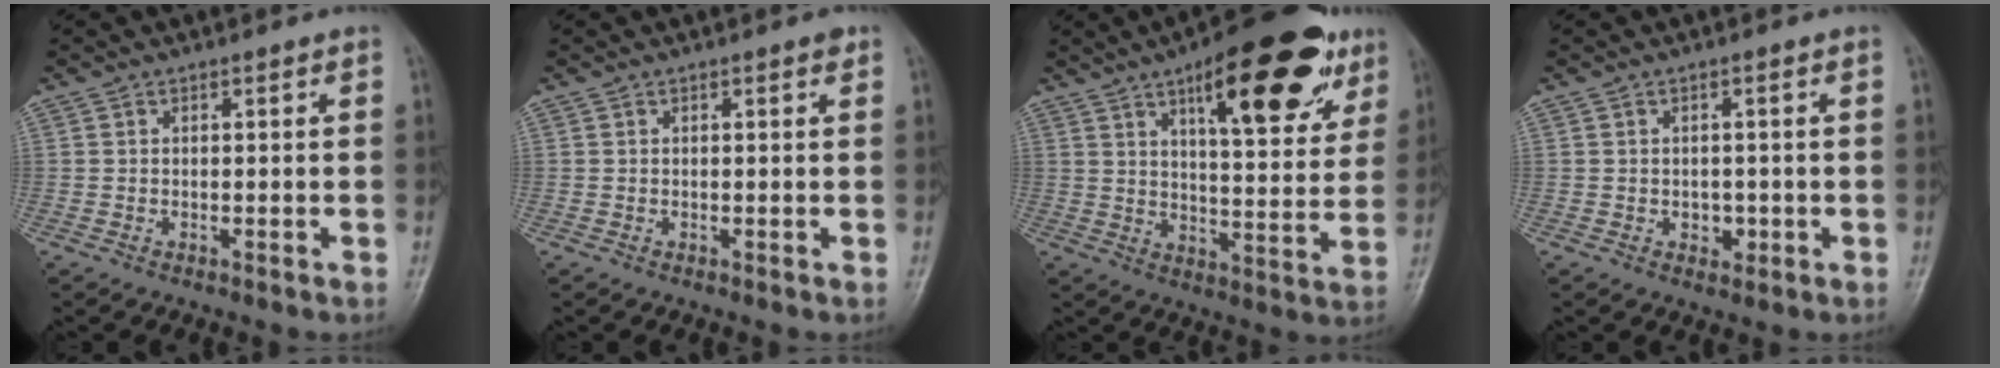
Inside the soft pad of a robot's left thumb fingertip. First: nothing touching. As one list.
[{"total": 0.7, "force": [0.4, 0.3, 0.6], "torque": [-0.008, 0.000, 0.003]}, {"total": 21.7, "force": [11.3, 7.7, 16.8], "torque": [-0.200, -0.031, 0.162]}, {"total": 2.3, "force": [-0.5, 1.9, 1.3], "torque": [-0.007, 0.002, -0.003]}]